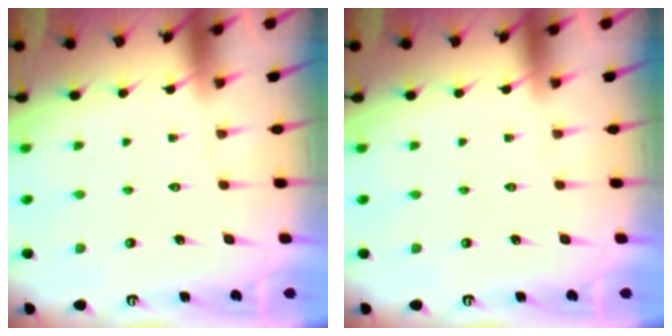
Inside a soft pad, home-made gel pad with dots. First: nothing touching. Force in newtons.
{"total": 0.0}